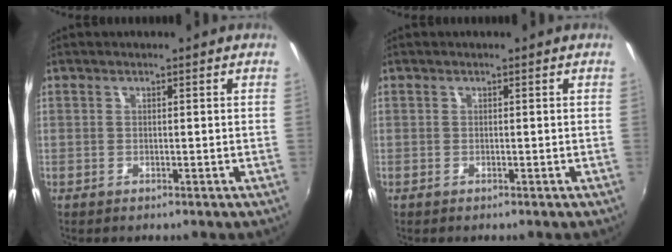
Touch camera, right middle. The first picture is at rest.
{"total": 0.0}